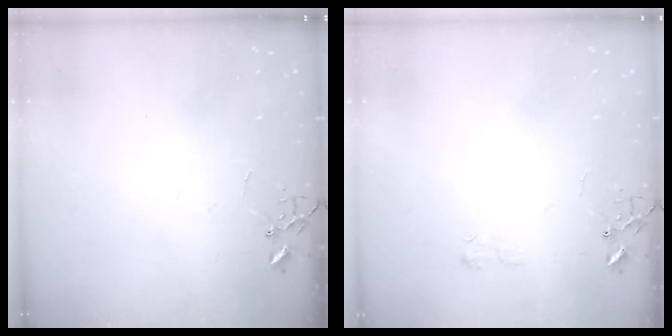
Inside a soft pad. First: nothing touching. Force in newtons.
{"total": 5.4, "press": 5.4, "slide": 0.6}